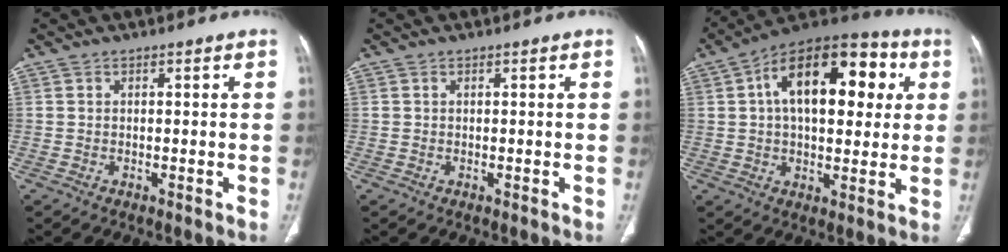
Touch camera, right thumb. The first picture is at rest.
{"total": 0.0}
{"total": 22.3, "force": [5.3, 12.1, 17.9], "torque": [-0.237, 0.023, 0.070]}